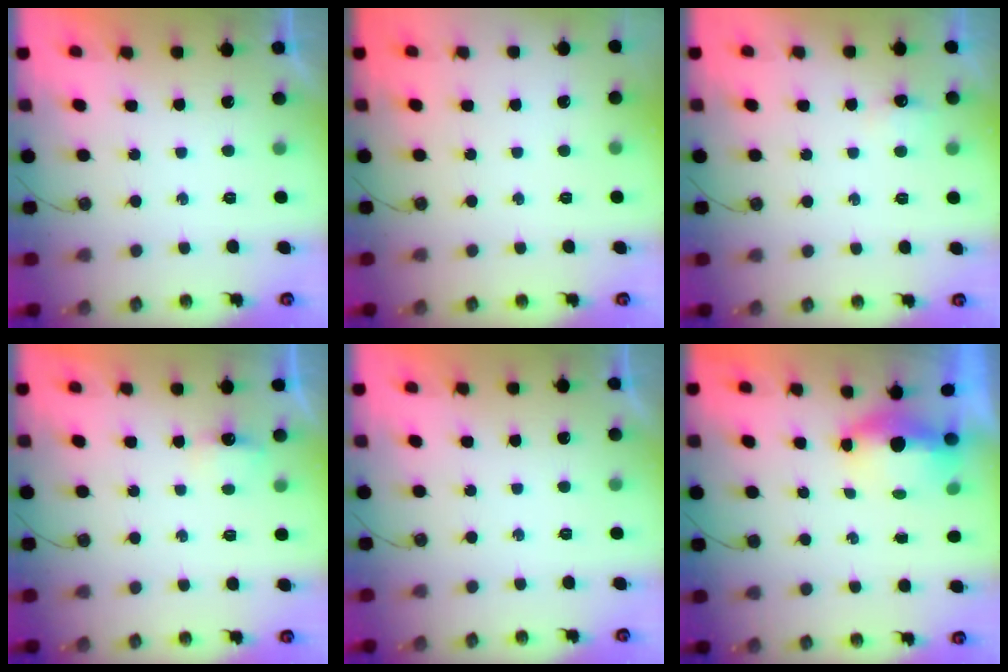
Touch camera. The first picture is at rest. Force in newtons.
{"total": 0.0}
{"total": 4.6, "press": 4.5, "slide": 0.7}
{"total": 2.9, "press": 2.9, "slide": 0.3}
{"total": 0.0}
{"total": 6.2, "press": 5.1, "slide": 3.5}